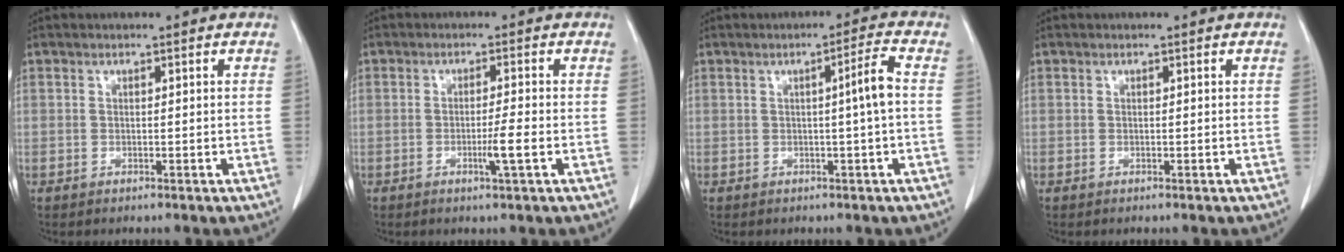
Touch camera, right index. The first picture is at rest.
{"total": 3.5, "force": [-1.1, -0.5, 3.3], "torque": [-0.056, -0.006, -0.019]}
{"total": 3.8, "force": [-0.1, -0.8, 3.7], "torque": [-0.055, 0.003, -0.001]}
{"total": 0.0}